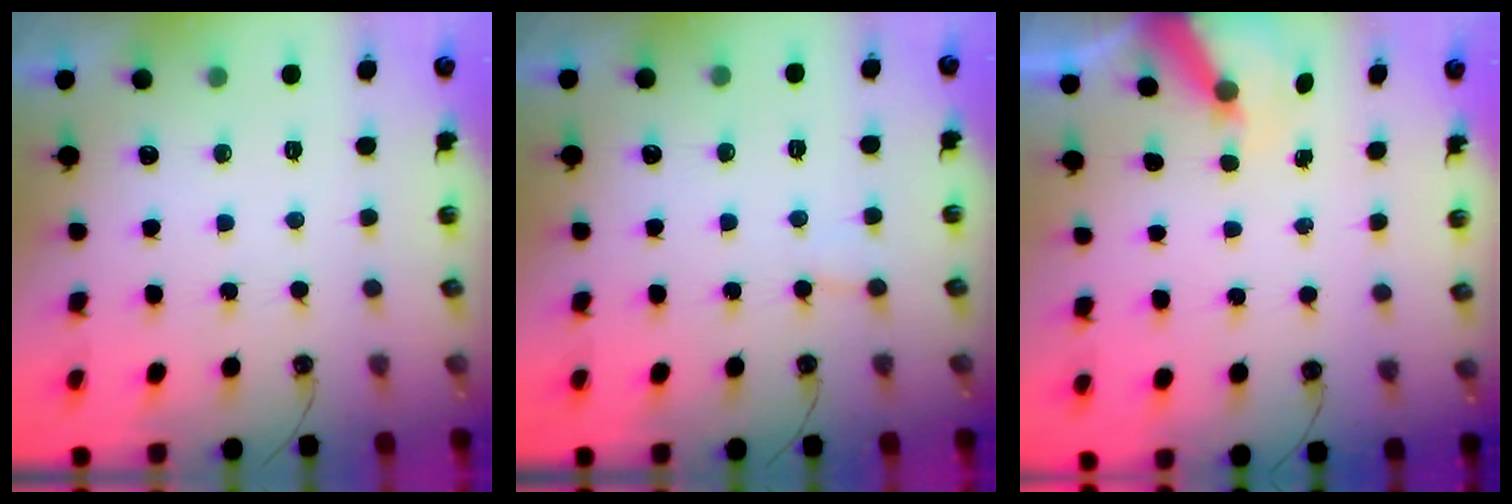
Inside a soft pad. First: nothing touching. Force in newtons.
{"total": 4.7, "press": 4.6, "slide": 0.4}
{"total": 6.8, "press": 6.7, "slide": 0.8}